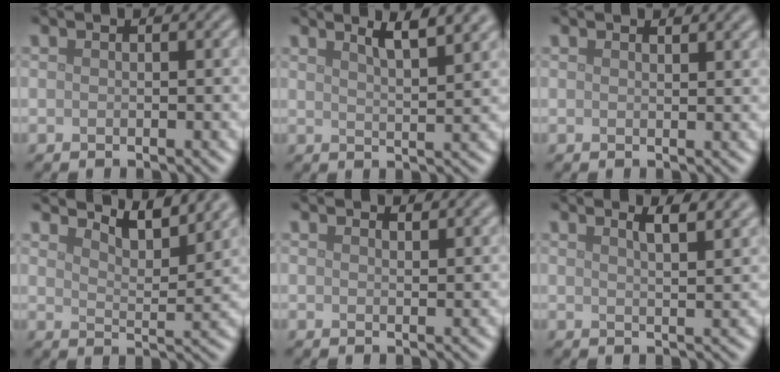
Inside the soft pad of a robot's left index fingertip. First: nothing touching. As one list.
[{"total": 4.6, "force": [3.1, 1.1, 3.2], "torque": [-0.030, 0.019, 0.036]}, {"total": 1.2, "force": [1.1, 0.3, 0.6], "torque": [-0.005, 0.002, 0.017]}, {"total": 5.3, "force": [4.6, 1.2, 2.3], "torque": [-0.040, -0.002, 0.065]}, {"total": 1.5, "force": [1.3, 0.3, 0.5], "torque": [-0.006, 0.001, 0.021]}, {"total": 4.1, "force": [2.6, 1.3, 2.9], "torque": [-0.025, 0.019, 0.022]}]